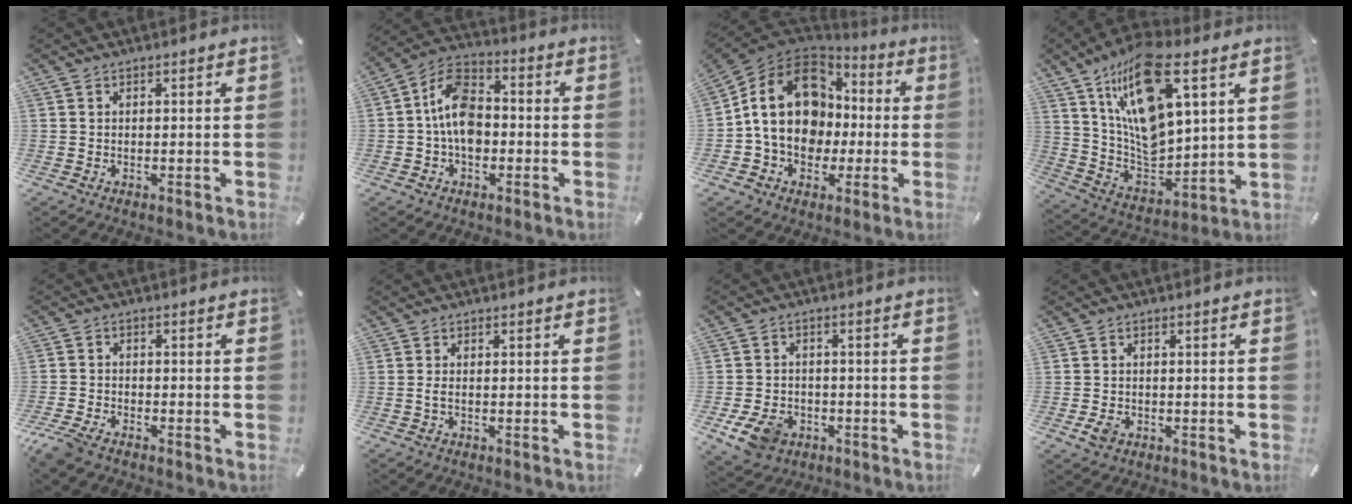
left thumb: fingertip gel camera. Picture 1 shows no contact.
{"total": 10.8, "force": [-1.7, 7.4, 7.7], "torque": [-0.159, 0.025, -0.029]}
{"total": 17.0, "force": [0.0, 14.1, 9.5], "torque": [-0.177, 0.016, 0.004]}
{"total": 18.3, "force": [10.1, 8.4, 12.8], "torque": [-0.261, -0.054, 0.173]}
{"total": 3.7, "force": [-3.1, 1.2, 1.6], "torque": [-0.050, 0.004, -0.065]}
{"total": 1.2, "force": [-0.2, 0.4, 1.1], "torque": [-0.022, -0.001, -0.003]}
{"total": 8.0, "force": [-3.3, 6.1, 4.0], "torque": [-0.092, 0.011, -0.062]}
{"total": 2.6, "force": [-0.7, 2.0, 1.5], "torque": [-0.033, 0.000, -0.012]}